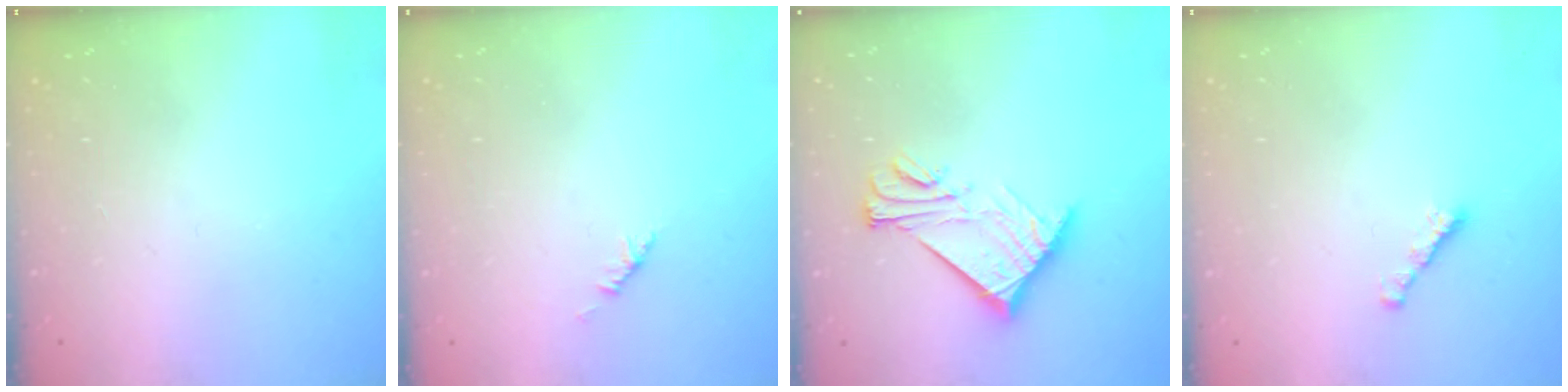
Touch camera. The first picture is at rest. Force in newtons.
{"total": 1.9, "press": 1.8, "slide": 0.6}
{"total": 12.0, "press": 12.0, "slide": 0.6}
{"total": 1.7, "press": 1.6, "slide": 0.5}